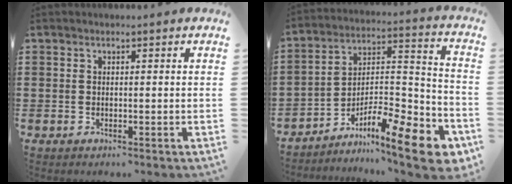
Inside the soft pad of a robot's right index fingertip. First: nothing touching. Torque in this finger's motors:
{"motor_torque": [0.05, 0.05, -0.03, -0.12]}